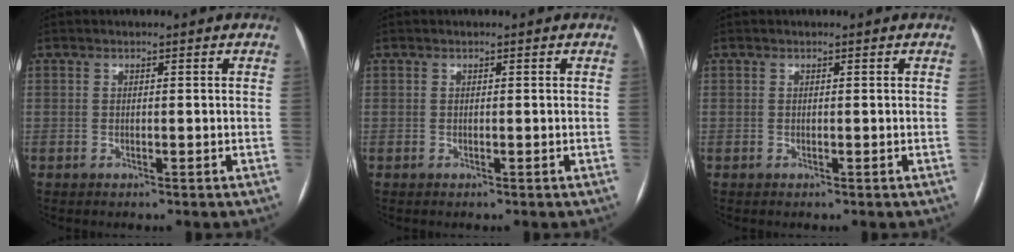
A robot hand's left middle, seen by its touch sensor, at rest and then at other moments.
{"total": 0.0}
{"total": 0.0}